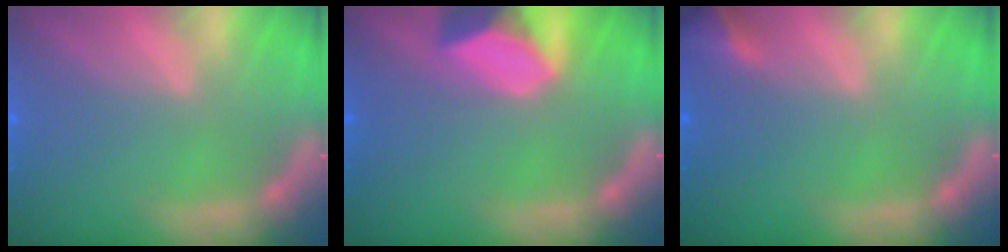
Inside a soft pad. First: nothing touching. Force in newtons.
{"total": 6.4}
{"total": 2.4}